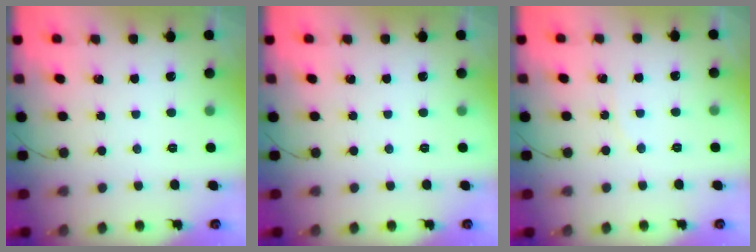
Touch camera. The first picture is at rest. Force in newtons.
{"total": 0.0}
{"total": 3.6, "press": 3.6, "slide": 0.5}